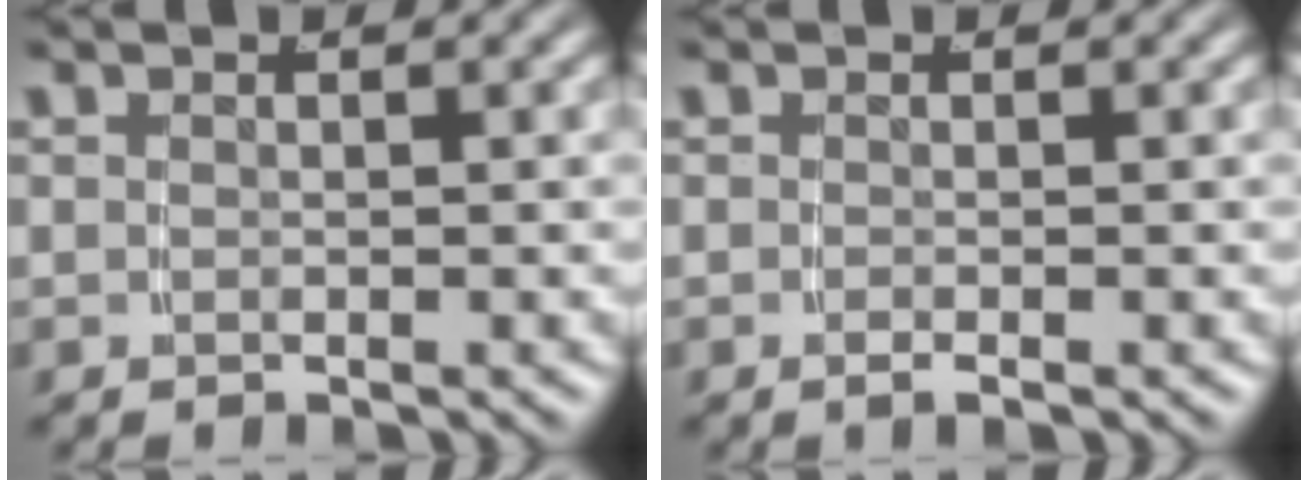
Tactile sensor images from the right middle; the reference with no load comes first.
{"total": 0.8, "force": [-0.6, -0.4, 0.4], "torque": [-0.008, 0.001, -0.009]}